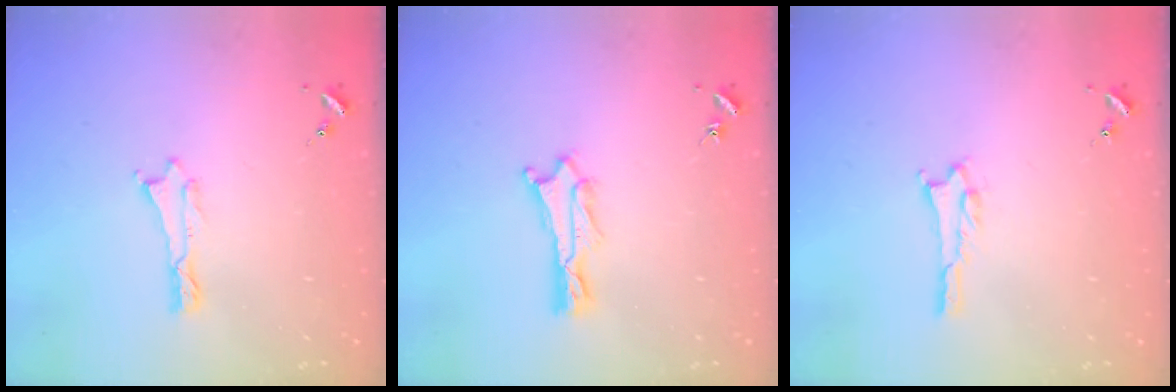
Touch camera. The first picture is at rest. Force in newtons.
{"total": 1.0, "press": 1.0, "slide": 0.1}
{"total": 0.5, "press": 0.5, "slide": 0.1}